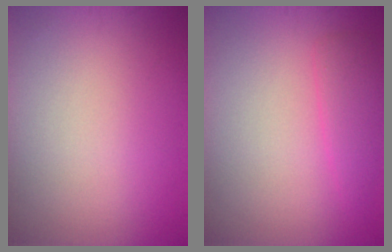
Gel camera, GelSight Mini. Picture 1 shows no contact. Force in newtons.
{"total": 1.9, "press": 1.9, "slide": 0.2}